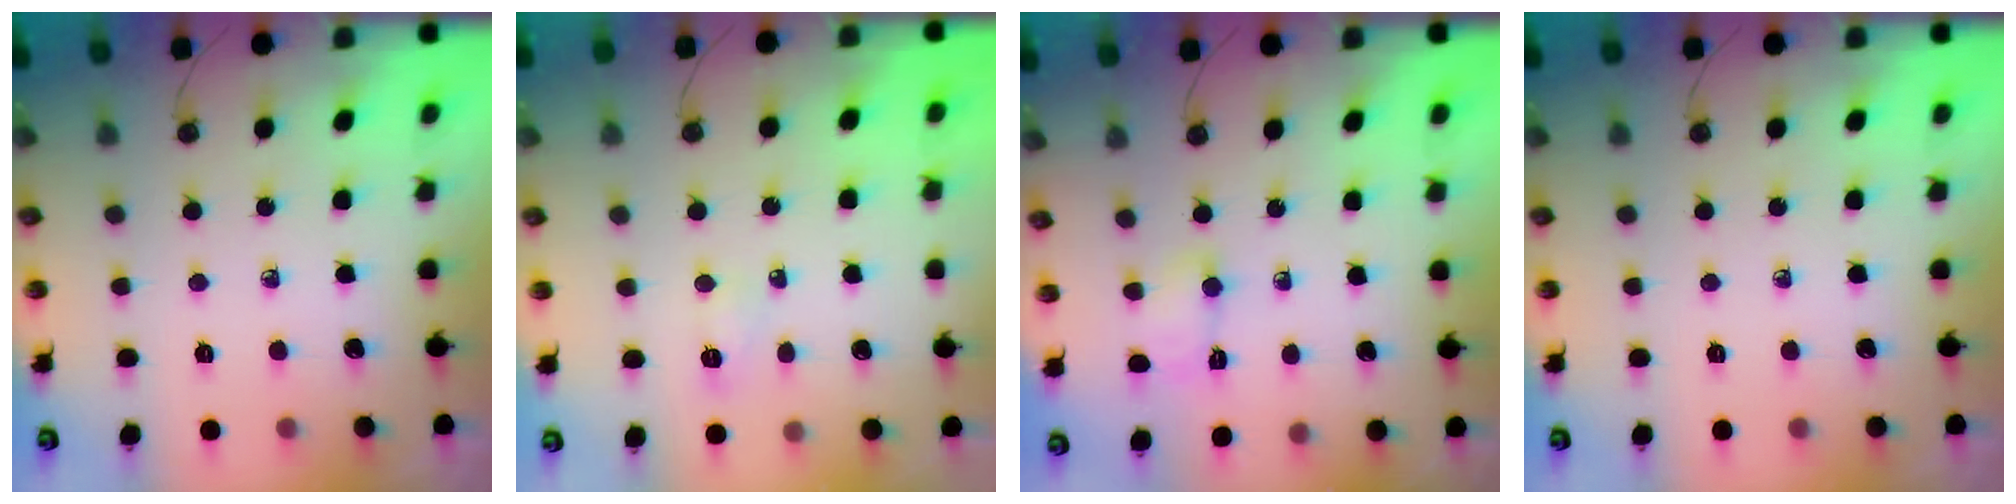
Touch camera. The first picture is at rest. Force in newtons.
{"total": 3.4, "press": 3.3, "slide": 0.6}
{"total": 4.1, "press": 4.0, "slide": 1.0}
{"total": 0.0}